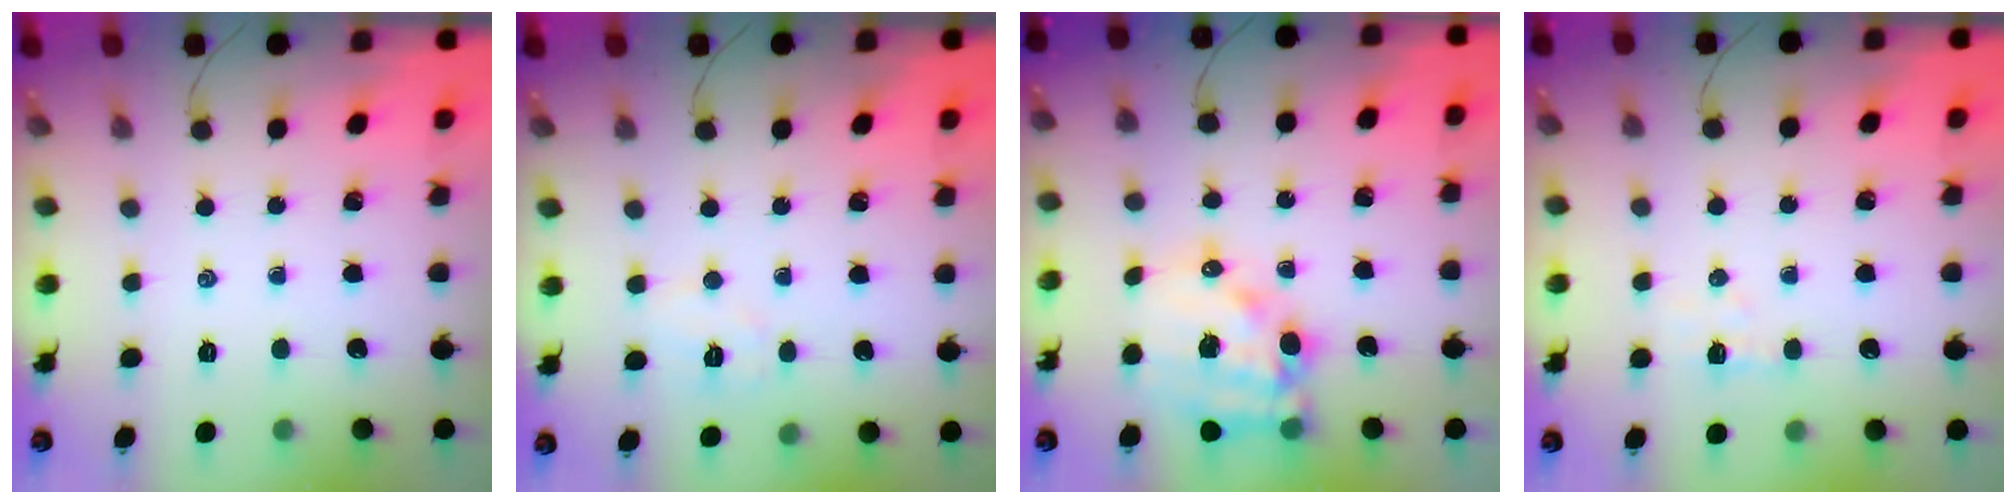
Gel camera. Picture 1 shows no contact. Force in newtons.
{"total": 4.5, "press": 4.4, "slide": 1.0}
{"total": 15.7, "press": 15.2, "slide": 3.8}
{"total": 4.3, "press": 4.2, "slide": 1.0}